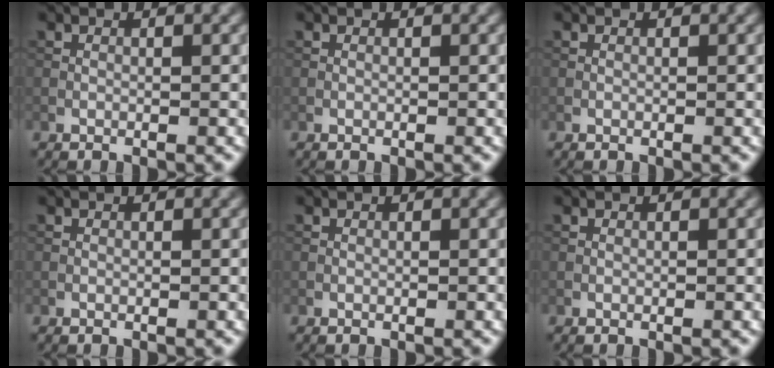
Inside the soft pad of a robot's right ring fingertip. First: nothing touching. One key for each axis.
{"total": 0.0}
{"total": 0.0}
{"total": 0.0}
{"total": 0.0}
{"total": 0.0}